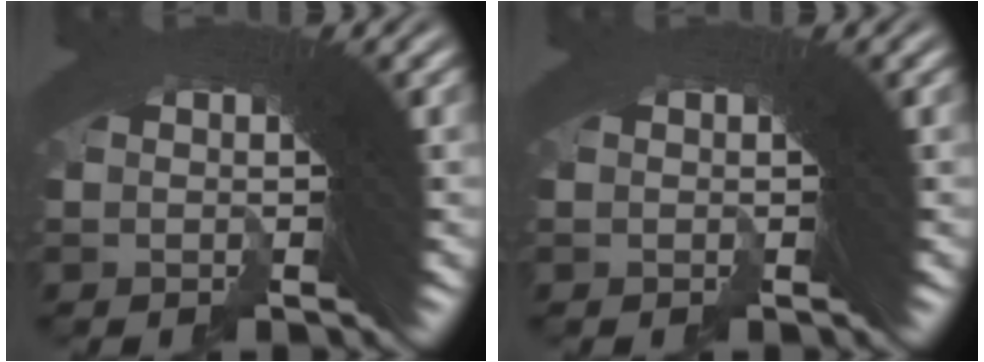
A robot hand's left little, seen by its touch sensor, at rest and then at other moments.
{"total": 0.0}